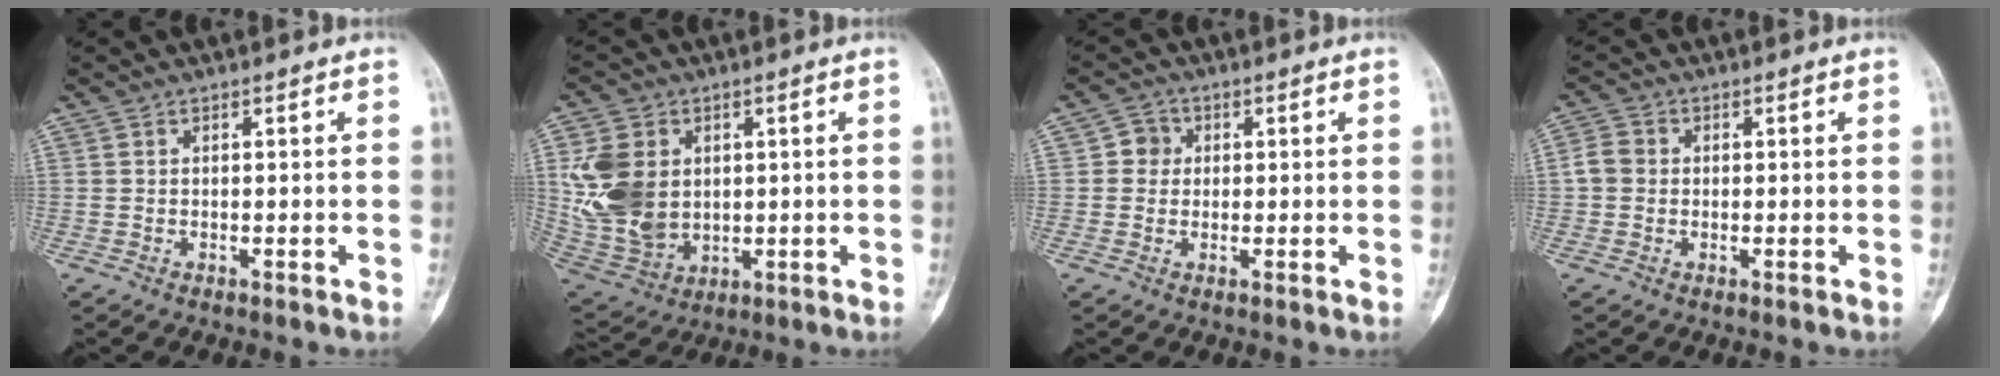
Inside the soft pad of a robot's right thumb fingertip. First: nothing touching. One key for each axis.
{"total": 14.2, "fx": 2.2, "fy": 10.8, "fz": 8.9, "tx": -0.162, "ty": -0.011, "tz": 0.060}
{"total": 3.3, "fx": 0.4, "fy": 3.1, "fz": 0.8, "tx": 0.015, "ty": 0.006, "tz": -0.002}
{"total": 3.4, "fx": -0.1, "fy": 3.0, "fz": 1.5, "tx": -0.019, "ty": 0.009, "tz": -0.010}